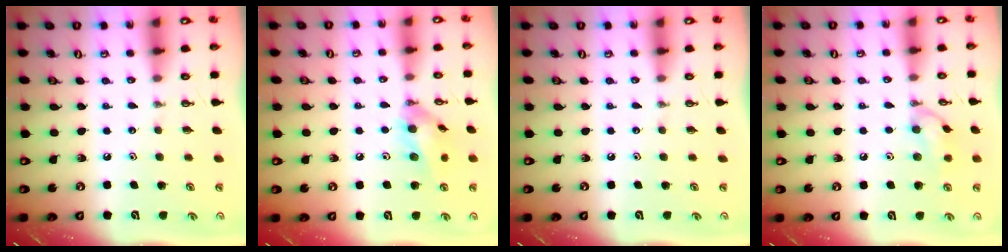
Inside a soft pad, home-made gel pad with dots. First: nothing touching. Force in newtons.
{"total": 11.3, "press": 11.1, "slide": 1.9}
{"total": 0.0}
{"total": 9.8, "press": 9.4, "slide": 2.9}